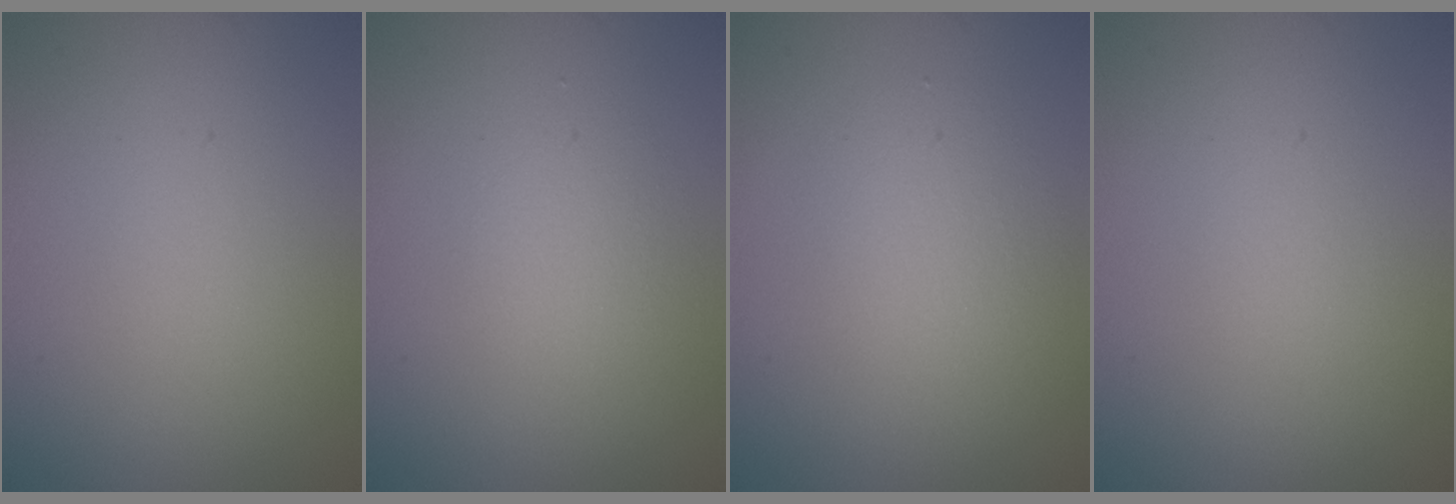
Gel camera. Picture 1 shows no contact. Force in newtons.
{"total": 1.6, "press": 1.6, "slide": 0.1}
{"total": 2.6, "press": 2.6, "slide": 0.2}
{"total": 0.0}